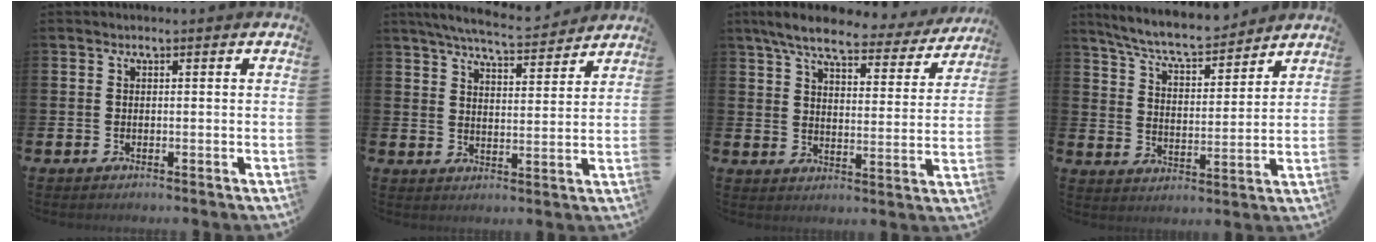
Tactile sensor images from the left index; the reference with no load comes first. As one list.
[{"total": 6.5, "force": [6.2, 0.5, 1.8], "torque": [-0.046, -0.037, 0.108]}, {"total": 7.6, "force": [6.7, 1.6, 3.3], "torque": [-0.088, -0.031, 0.114]}, {"total": 7.8, "force": [7.3, 1.1, 2.6], "torque": [-0.078, -0.044, 0.129]}]